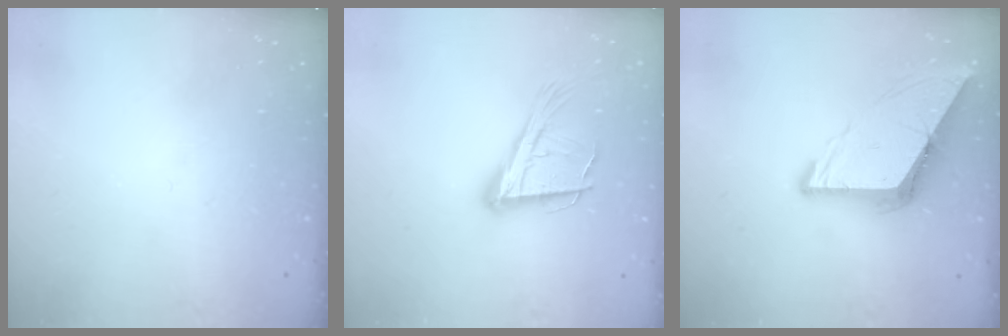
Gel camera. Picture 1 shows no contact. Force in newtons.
{"total": 17.0, "press": 16.5, "slide": 3.9}
{"total": 9.5, "press": 9.5, "slide": 1.1}